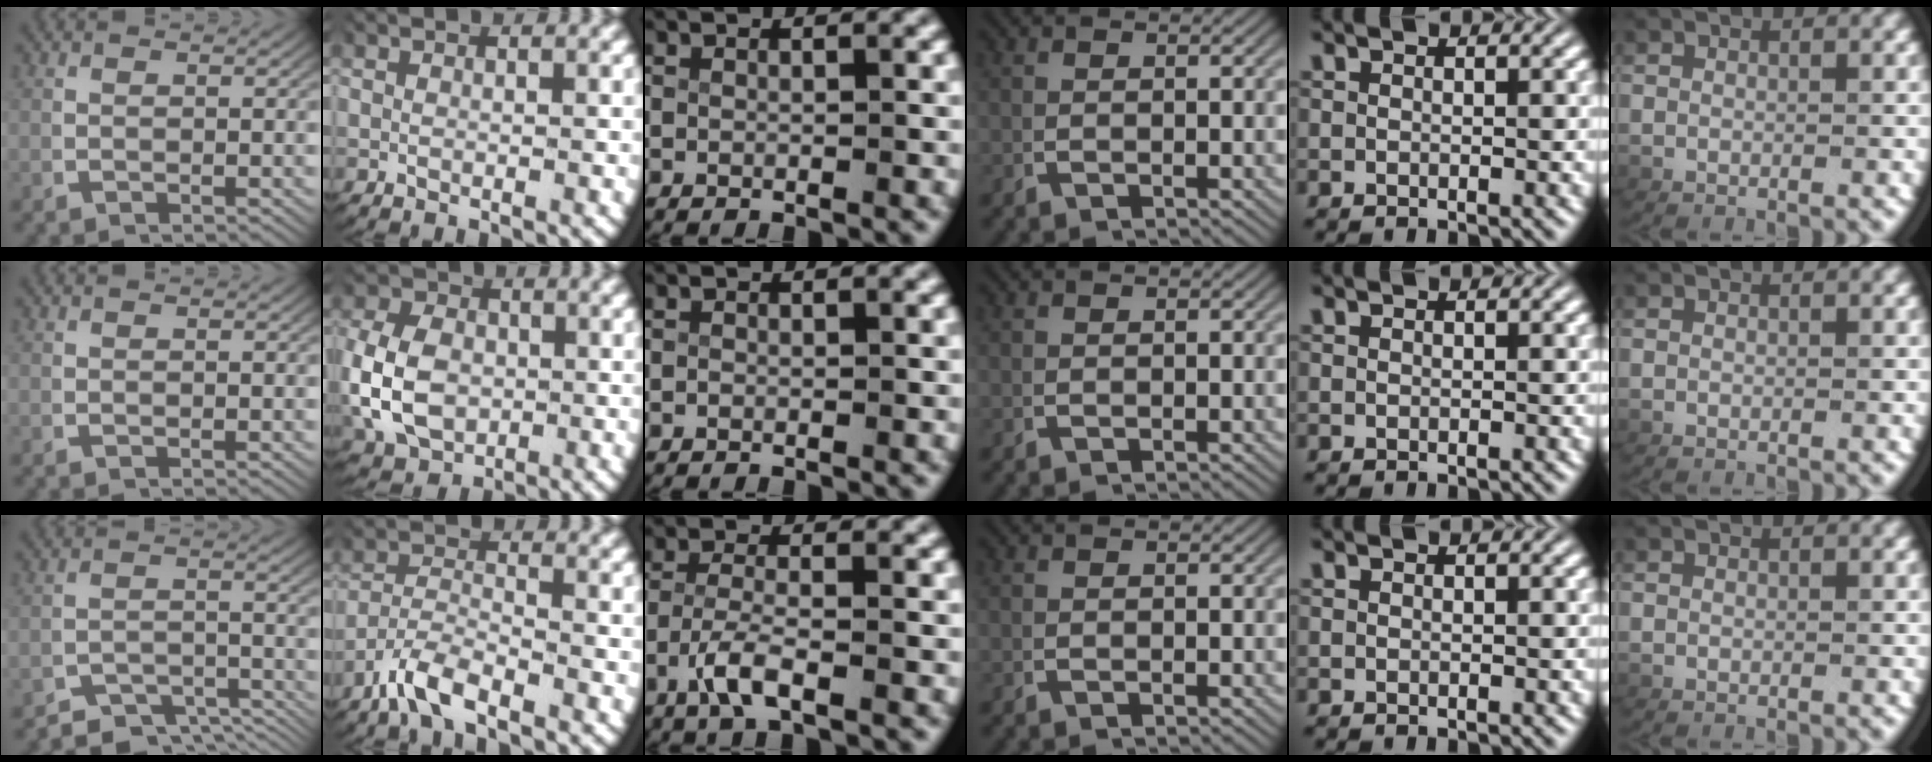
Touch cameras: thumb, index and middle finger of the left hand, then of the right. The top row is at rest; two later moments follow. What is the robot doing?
{"motion": "grasp_and_lifting", "object": "card"}